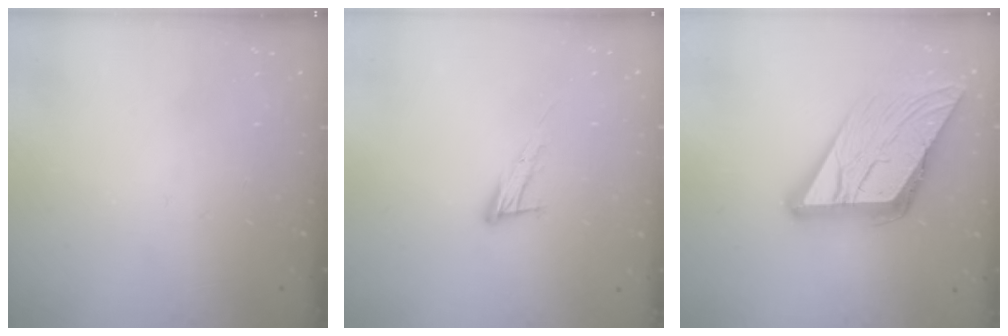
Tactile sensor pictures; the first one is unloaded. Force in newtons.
{"total": 8.8, "press": 8.7, "slide": 0.2}
{"total": 17.1, "press": 17.1, "slide": 1.8}